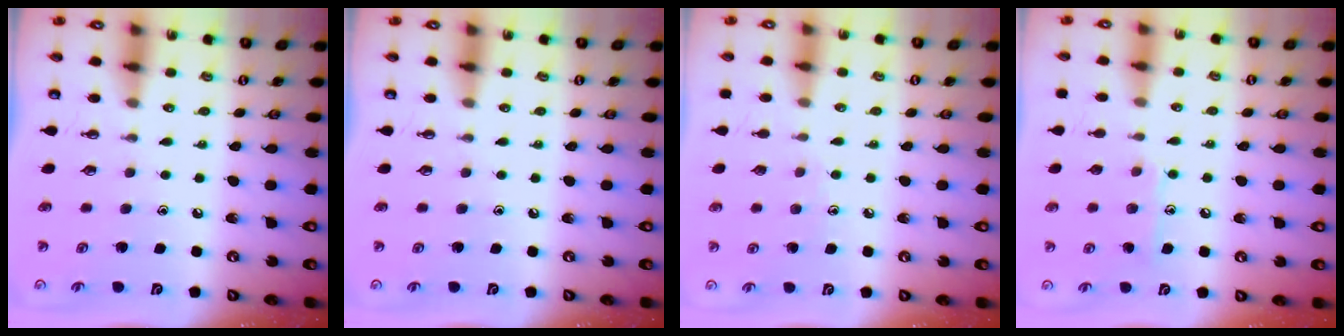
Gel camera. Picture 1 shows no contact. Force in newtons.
{"total": 0.0}
{"total": 4.4, "press": 4.4, "slide": 0.5}
{"total": 8.0, "press": 8.0, "slide": 0.6}